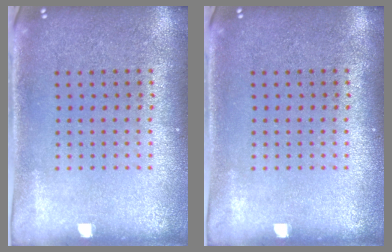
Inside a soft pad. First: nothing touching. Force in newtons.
{"total": 0.0}